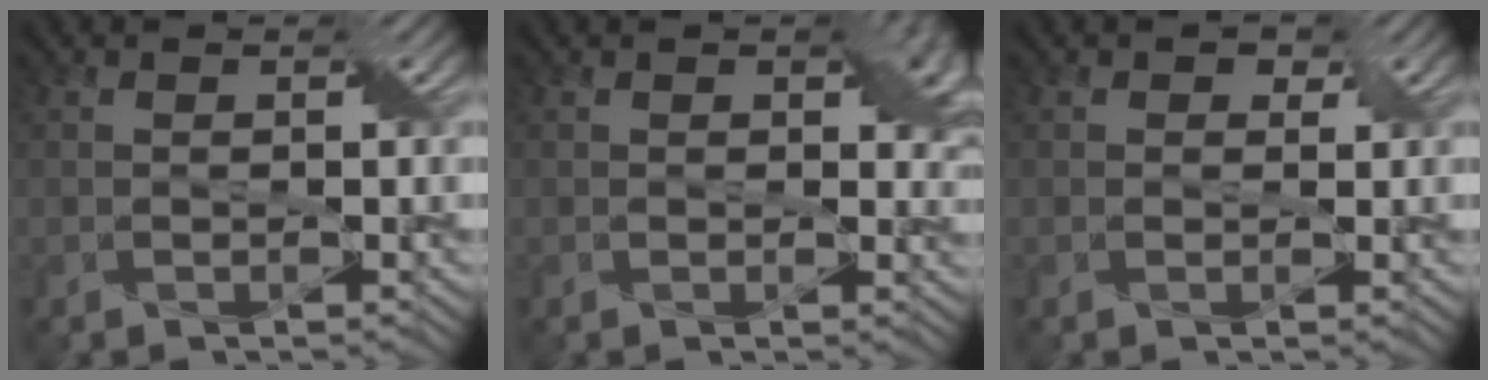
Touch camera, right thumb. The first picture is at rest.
{"total": 3.8, "force": [1.2, 2.0, 3.0], "torque": [-0.036, -0.002, 0.019]}
{"total": 1.4, "force": [0.8, 1.1, 0.4], "torque": [-0.005, -0.004, 0.011]}